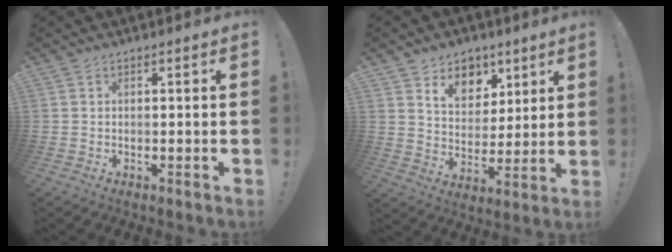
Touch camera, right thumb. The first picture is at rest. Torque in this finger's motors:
{"motor_torque": [1.05, 1.70, 0.05, 0.03, 0.01]}